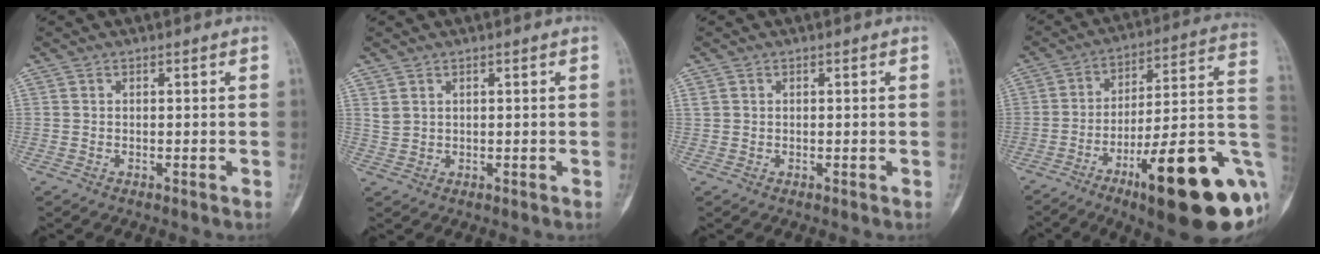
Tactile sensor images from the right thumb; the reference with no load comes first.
{"total": 1.6, "force": [1.0, 1.1, 0.6], "torque": [-0.008, -0.003, 0.024]}
{"total": 0.8, "force": [0.2, 0.7, 0.2], "torque": [0.002, 0.003, 0.005]}
{"total": 27.6, "force": [-9.8, 6.8, 24.8], "torque": [-0.284, 0.043, -0.138]}